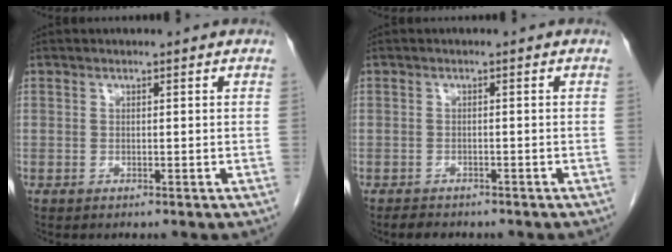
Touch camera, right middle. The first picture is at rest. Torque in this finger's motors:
{"motor_torque": [0.41, -0.27, -0.05, -0.01]}